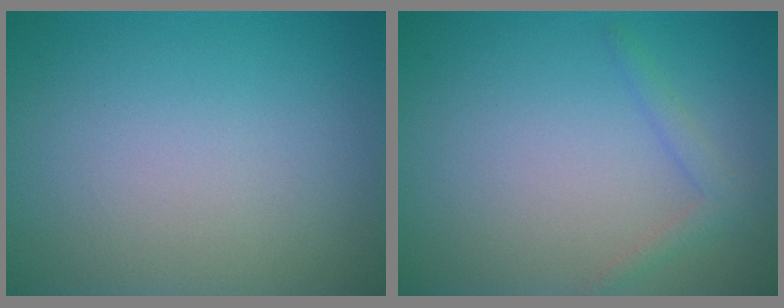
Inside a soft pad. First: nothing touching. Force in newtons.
{"total": 1.3, "press": 1.3, "slide": 0.1}